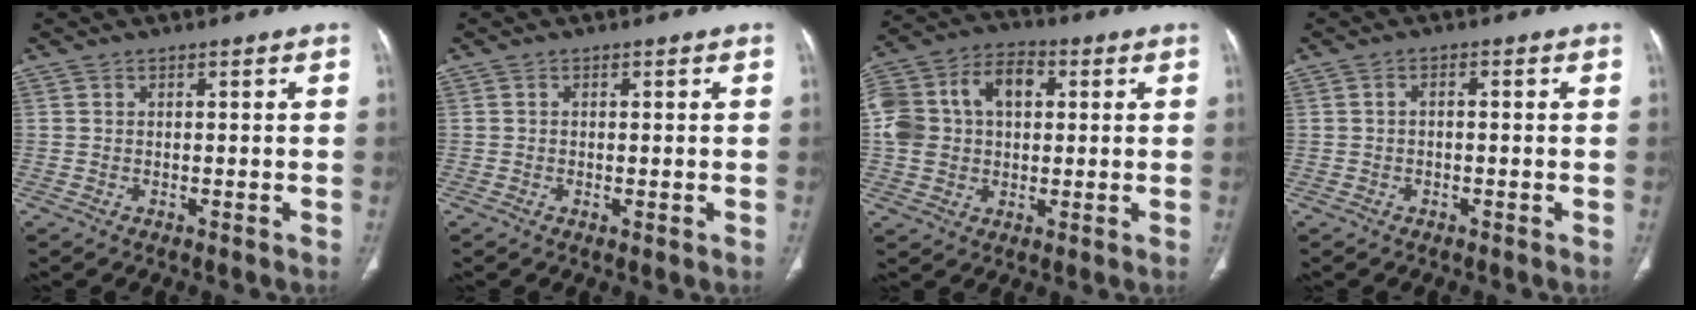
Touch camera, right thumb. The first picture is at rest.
{"total": 0.9, "force": [-0.2, 0.1, 0.8], "torque": [-0.020, -0.005, -0.004]}
{"total": 15.8, "force": [2.7, 11.1, 10.9], "torque": [-0.208, 0.030, 0.043]}
{"total": 1.0, "force": [-0.3, 0.5, 0.8], "torque": [-0.014, 0.006, -0.006]}